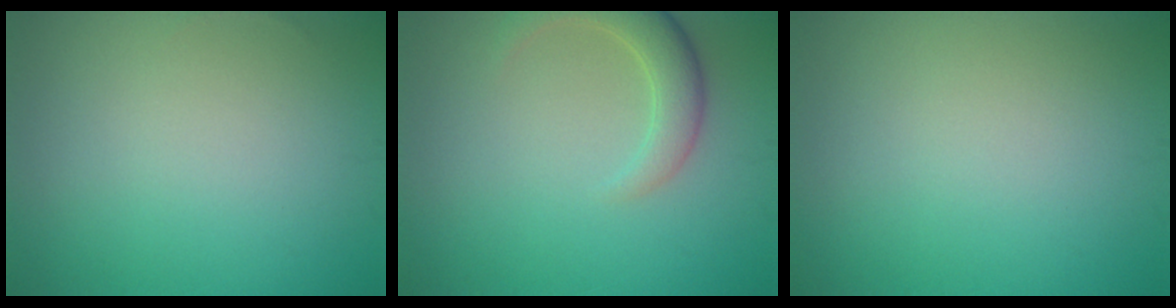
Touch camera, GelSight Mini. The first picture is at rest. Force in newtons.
{"total": 3.6, "press": 3.6, "slide": 0.2}
{"total": 0.0}